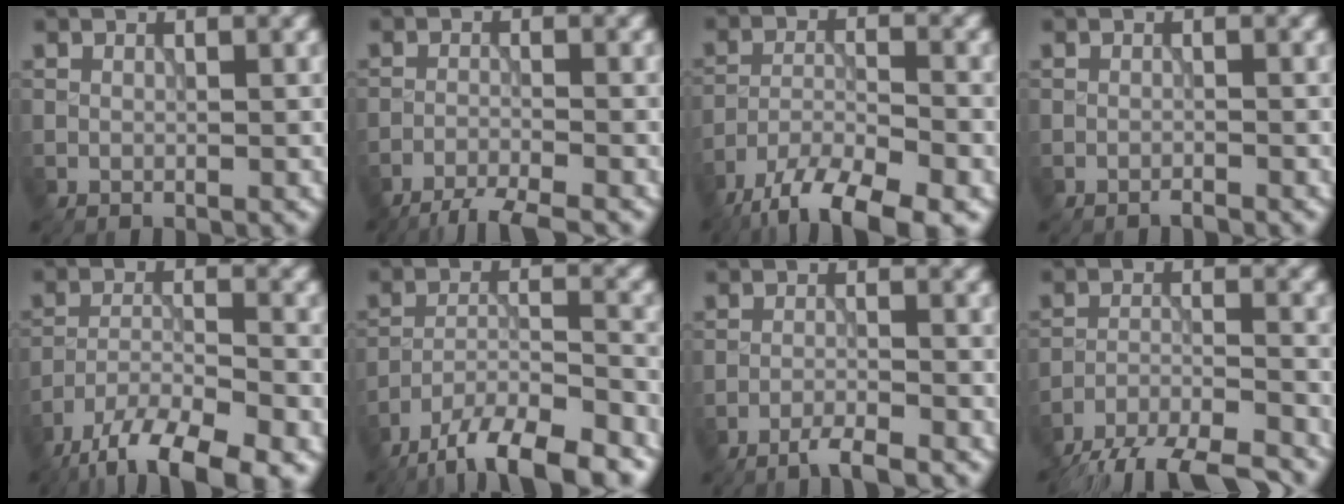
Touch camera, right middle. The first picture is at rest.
{"total": 4.2, "force": [-3.7, 0.4, 1.9], "torque": [-0.031, -0.014, -0.073]}
{"total": 9.4, "force": [-7.1, 2.7, 5.4], "torque": [-0.089, -0.014, -0.127]}
{"total": 0.7, "force": [-0.7, 0.0, 0.2], "torque": [0.000, 0.001, -0.015]}
{"total": 10.4, "force": [-7.8, 3.2, 6.1], "torque": [-0.099, -0.018, -0.135]}
{"total": 10.9, "force": [-9.0, 2.7, 5.6], "torque": [-0.084, -0.017, -0.144]}
{"total": 2.6, "force": [-2.2, 0.2, 1.4], "torque": [-0.019, 0.000, -0.048]}
{"total": 11.7, "force": [-10.7, 3.0, 3.6], "torque": [-0.050, -0.015, -0.158]}